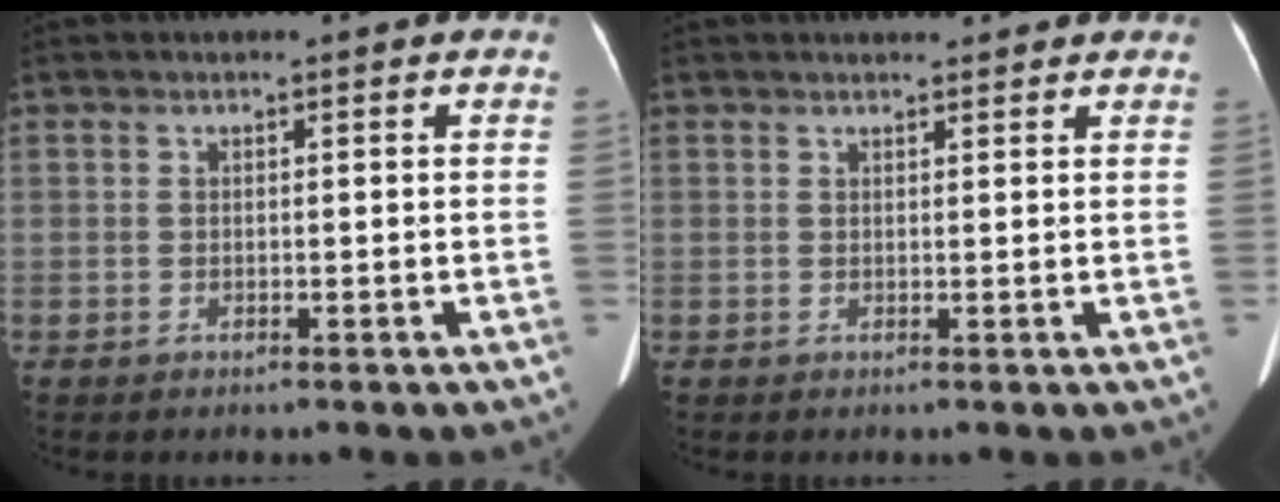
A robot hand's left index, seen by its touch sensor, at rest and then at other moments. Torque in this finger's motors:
{"motor_torque": [0.11, -0.04, 0.04, 0.01]}